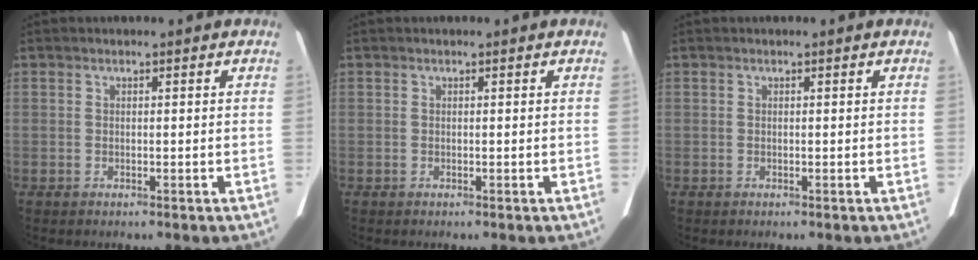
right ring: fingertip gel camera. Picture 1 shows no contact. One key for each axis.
{"total": 0.0}
{"total": 0.0}